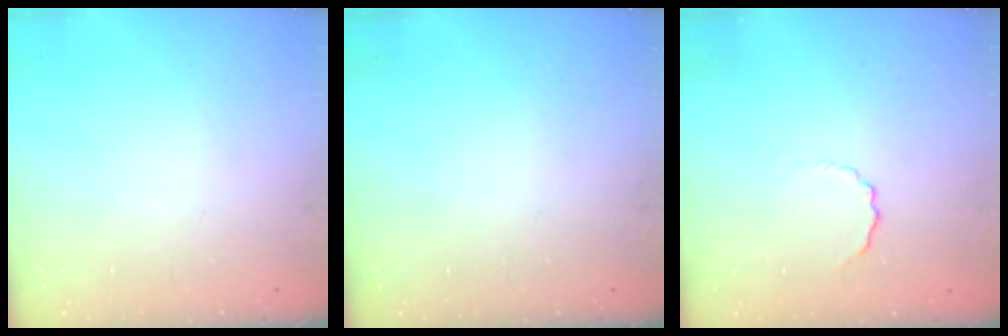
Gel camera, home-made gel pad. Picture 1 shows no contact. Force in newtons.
{"total": 0.0}
{"total": 3.7, "press": 3.6, "slide": 0.8}